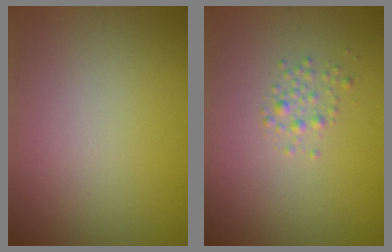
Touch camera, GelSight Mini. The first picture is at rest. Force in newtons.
{"total": 1.2, "press": 1.2, "slide": 0.1}